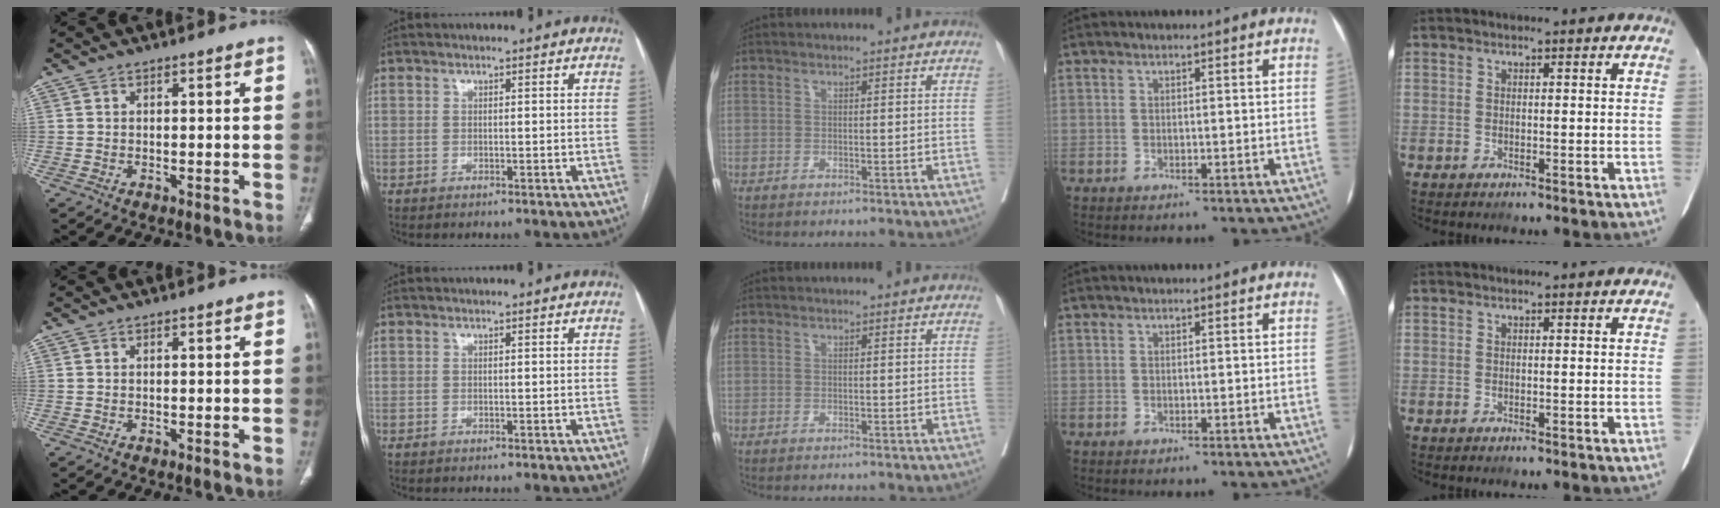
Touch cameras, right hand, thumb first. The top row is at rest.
{}